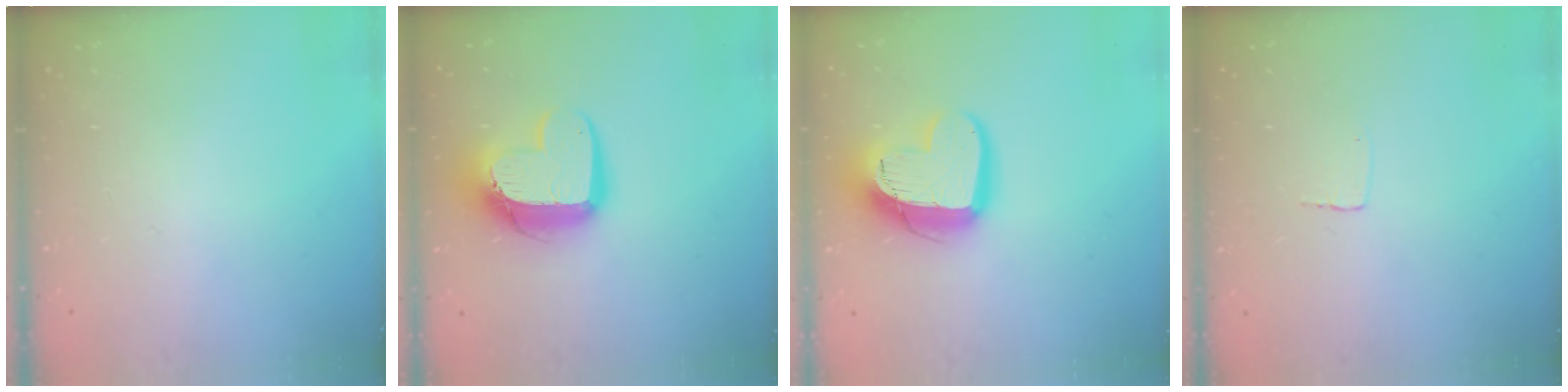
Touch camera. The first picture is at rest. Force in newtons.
{"total": 13.7, "press": 13.7, "slide": 1.2}
{"total": 16.3, "press": 16.3, "slide": 1.4}
{"total": 2.6, "press": 2.6, "slide": 0.1}